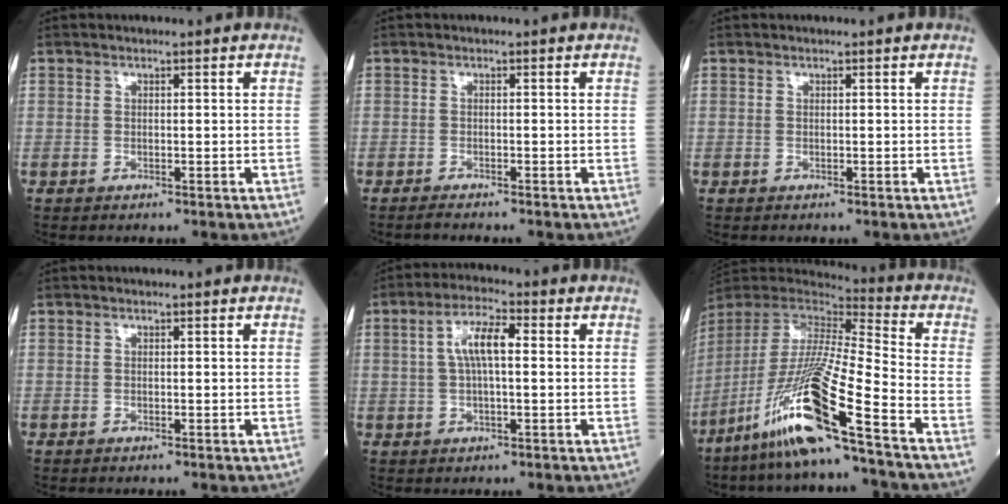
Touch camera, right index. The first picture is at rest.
{"total": 1.7, "force": [-1.6, -0.1, 0.6], "torque": [-0.013, -0.001, -0.024]}
{"total": 0.0}
{"total": 0.0}
{"total": 6.2, "force": [1.0, 1.6, 5.9], "torque": [-0.118, 0.018, 0.017]}
{"total": 20.2, "force": [-11.9, -0.6, 16.3], "torque": [-0.369, -0.048, -0.238]}